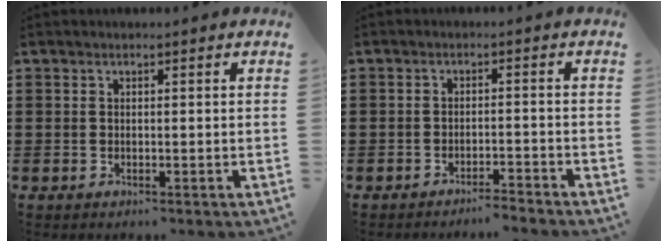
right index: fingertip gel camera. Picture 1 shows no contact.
{"total": 2.4, "force": [-2.4, -0.1, 0.0], "torque": [-0.006, 0.001, -0.052]}